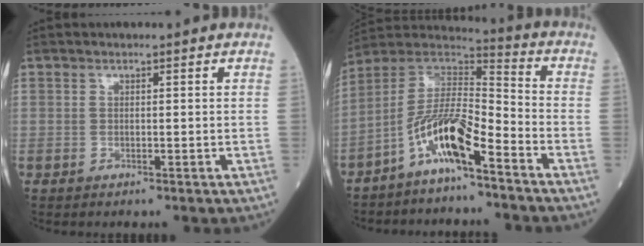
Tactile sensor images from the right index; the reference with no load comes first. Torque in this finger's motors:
{"motor_torque": [1.49, -0.65, 0.83, 0.21]}